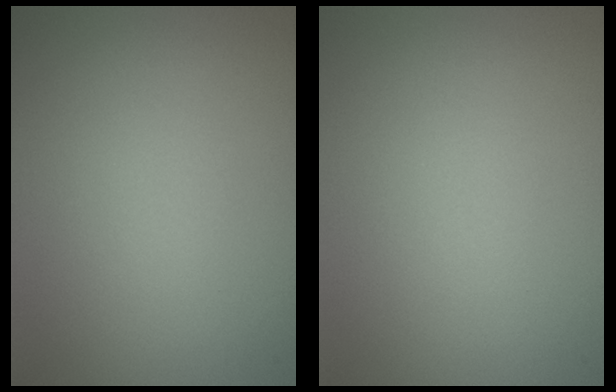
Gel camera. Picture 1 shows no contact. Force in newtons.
{"total": 0.0}